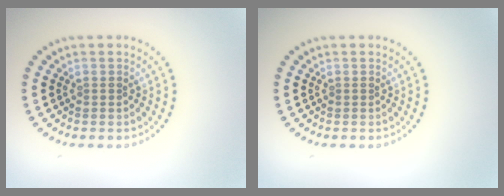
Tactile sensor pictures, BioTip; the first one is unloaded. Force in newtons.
{"total": 0.0}